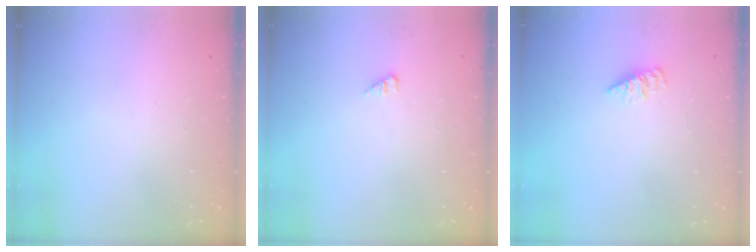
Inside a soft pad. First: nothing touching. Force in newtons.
{"total": 1.6, "press": 1.6, "slide": 0.2}
{"total": 2.4, "press": 2.4, "slide": 0.3}